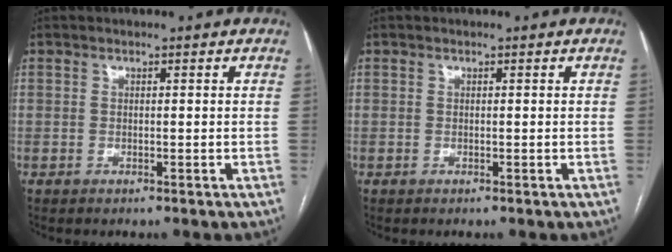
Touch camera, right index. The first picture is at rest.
{"total": 0.0}